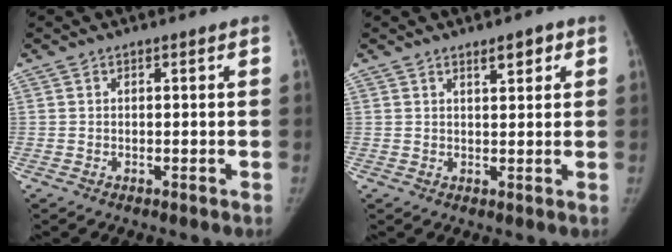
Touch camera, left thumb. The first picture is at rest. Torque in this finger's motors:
{"motor_torque": [-0.07, -0.01, 0.18, 0.33, -0.01]}